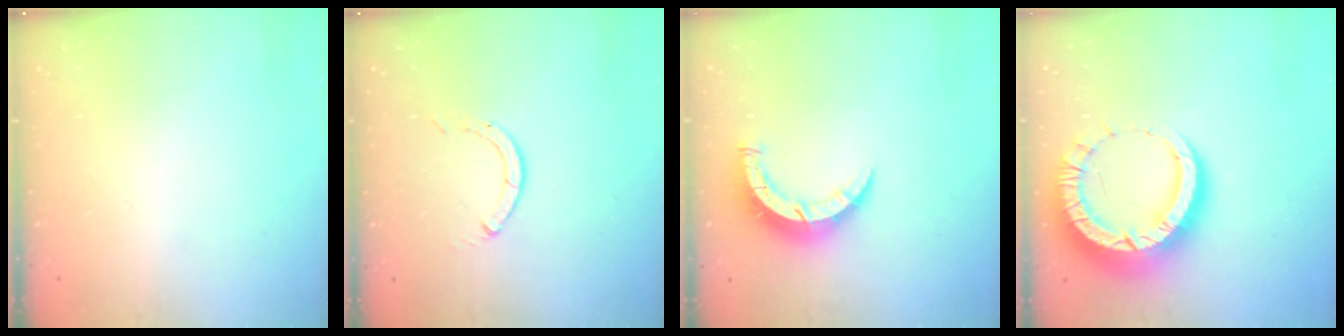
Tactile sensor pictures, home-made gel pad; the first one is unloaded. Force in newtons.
{"total": 0.0}
{"total": 7.0, "press": 7.0, "slide": 0.4}
{"total": 13.2, "press": 13.1, "slide": 1.3}